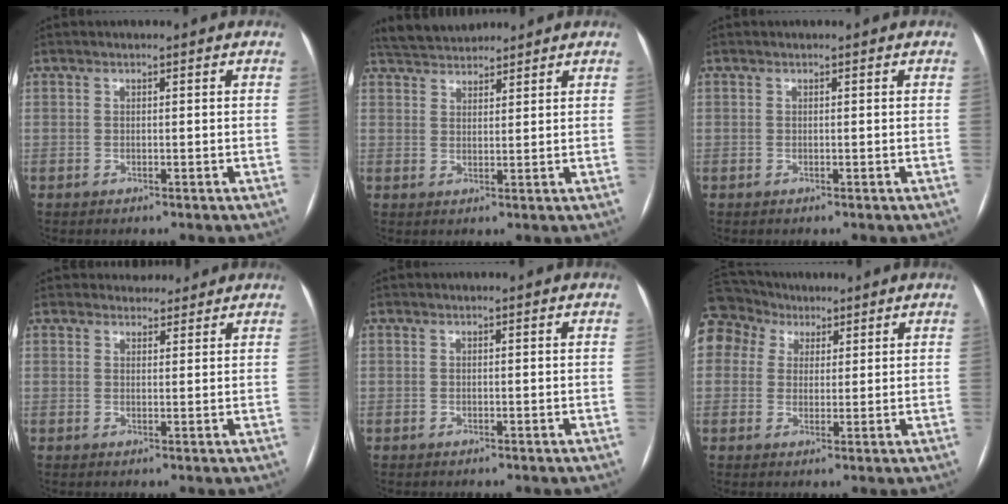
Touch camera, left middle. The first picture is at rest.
{"total": 6.2, "force": [5.9, 1.4, 1.5], "torque": [-0.029, 0.031, 0.106]}
{"total": 0.0}
{"total": 3.5, "force": [3.1, 1.5, -0.1], "torque": [0.007, 0.007, 0.040]}
{"total": 0.0}
{"total": 9.6, "force": [5.5, 7.5, 2.2], "torque": [-0.063, 0.051, 0.110]}